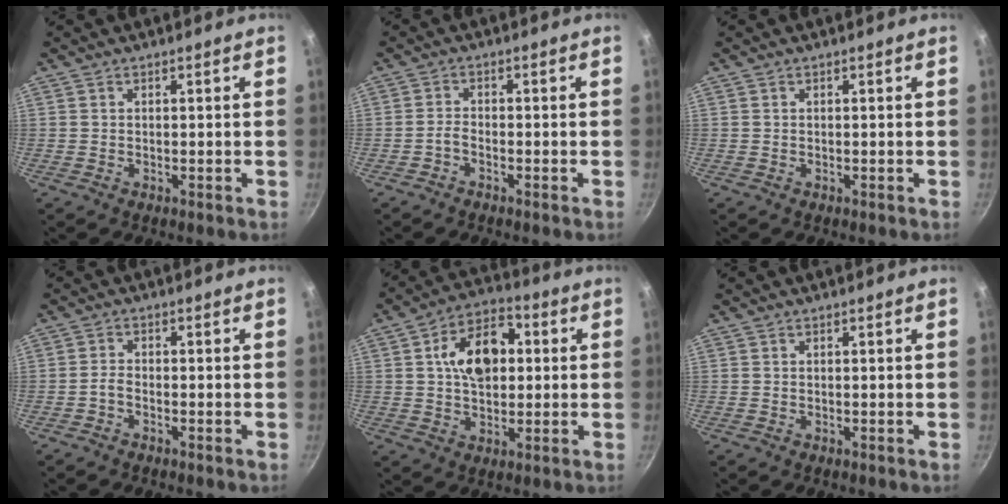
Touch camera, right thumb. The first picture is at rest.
{"total": 1.7, "force": [-1.3, 0.6, 0.9], "torque": [-0.022, 0.013, -0.030]}
{"total": 0.0}
{"total": 1.6, "force": [-1.2, 0.7, 0.9], "torque": [-0.024, 0.012, -0.028]}
{"total": 12.9, "force": [2.0, 8.6, 9.4], "torque": [-0.117, 0.017, 0.020]}
{"total": 0.0}